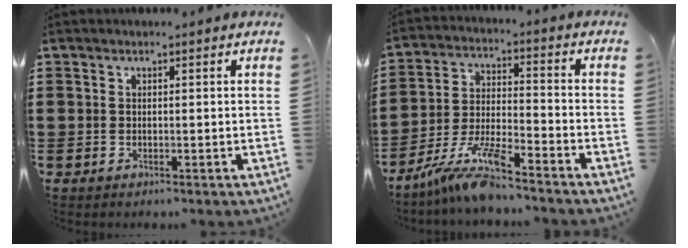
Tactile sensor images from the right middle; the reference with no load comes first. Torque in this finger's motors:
{"motor_torque": [2.14, 0.00, 0.42, 0.19]}